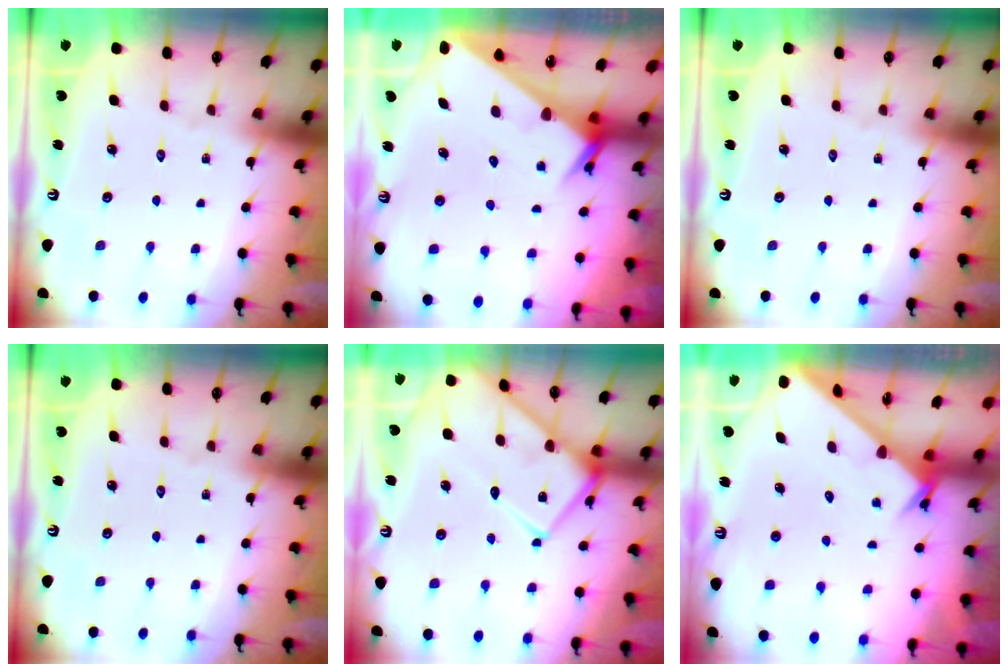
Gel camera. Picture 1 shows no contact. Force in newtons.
{"total": 2.5, "press": 2.5, "slide": 0.1}
{"total": 0.0}
{"total": 0.0}
{"total": 13.1, "press": 13.1, "slide": 1.3}
{"total": 2.4, "press": 2.4, "slide": 0.2}